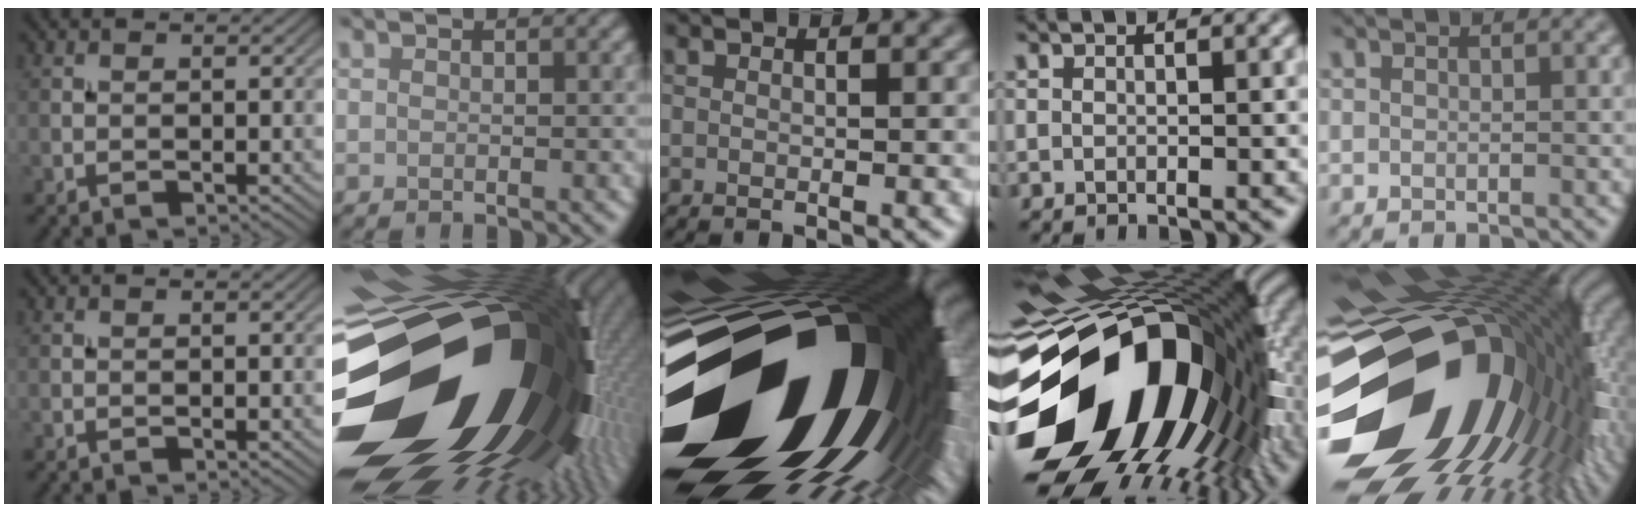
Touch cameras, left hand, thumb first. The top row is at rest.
{"index": {"total": 23.3, "force": [-6.2, 15.5, 16.3], "torque": [-0.260, -0.024, -0.133]}, "middle": {"total": 22.3, "force": [-5.6, 12.7, 17.5], "torque": [-0.282, -0.038, -0.089]}, "ring": {"total": 19.5, "force": [-4.4, 12.0, 14.7], "torque": [-0.276, -0.051, -0.070]}, "little": {"total": 20.4, "force": [-3.5, 13.1, 15.3], "torque": [-0.303, -0.059, -0.040]}}